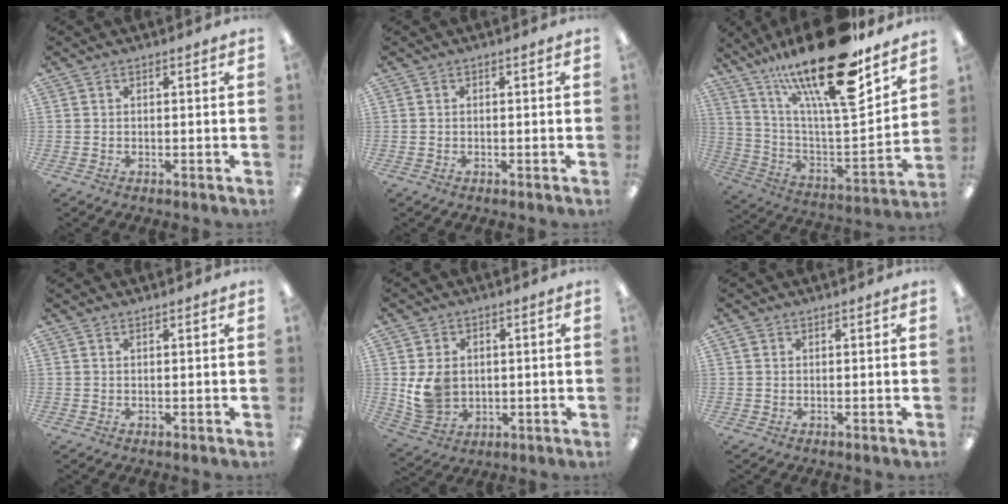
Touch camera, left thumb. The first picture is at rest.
{"total": 0.0}
{"total": 27.1, "force": [18.8, 7.3, 18.0], "torque": [-0.303, -0.121, 0.312]}
{"total": 0.6, "force": [0.6, 0.0, 0.2], "torque": [-0.005, 0.000, 0.010]}
{"total": 8.2, "force": [0.8, 6.9, 4.4], "torque": [-0.092, 0.009, 0.019]}
{"total": 0.9, "force": [0.6, 0.6, 0.3], "torque": [-0.008, 0.002, 0.012]}